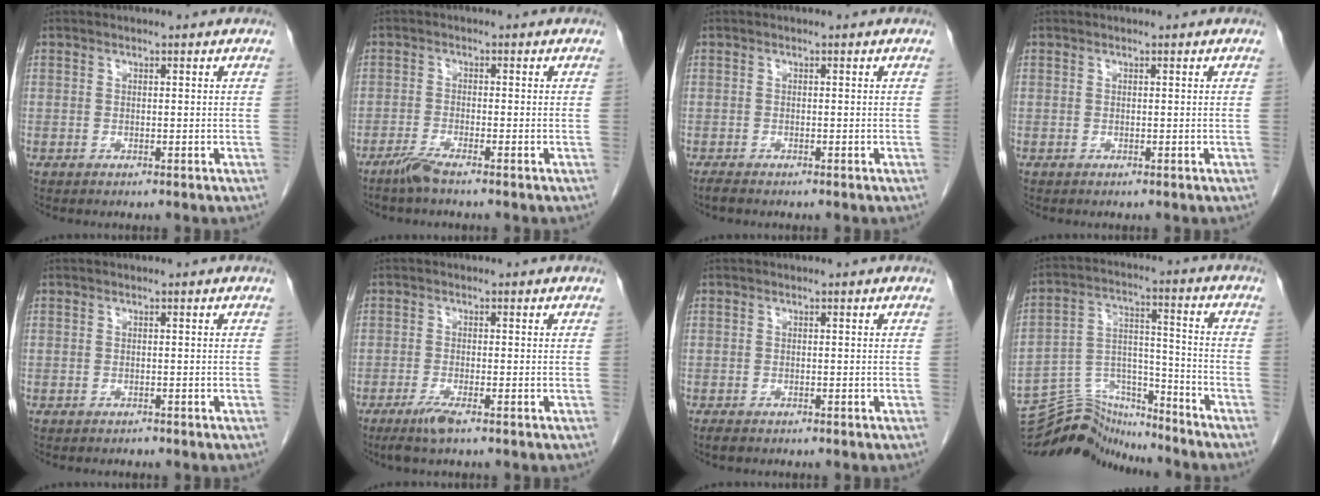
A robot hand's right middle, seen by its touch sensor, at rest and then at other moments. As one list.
[{"total": 2.6, "force": [-2.1, -0.2, 1.5], "torque": [-0.040, -0.006, -0.047]}, {"total": 1.0, "force": [-0.9, 0.1, 0.5], "torque": [-0.019, -0.005, -0.018]}, {"total": 0.0}, {"total": 0.0}, {"total": 3.0, "force": [-2.0, 0.1, 2.2], "torque": [-0.051, -0.009, -0.040]}, {"total": 1.0, "force": [-0.8, 0.4, 0.5], "torque": [-0.016, -0.003, -0.012]}, {"total": 12.1, "force": [-12.1, 1.3, 0.0], "torque": [-0.006, 0.044, -0.214]}]